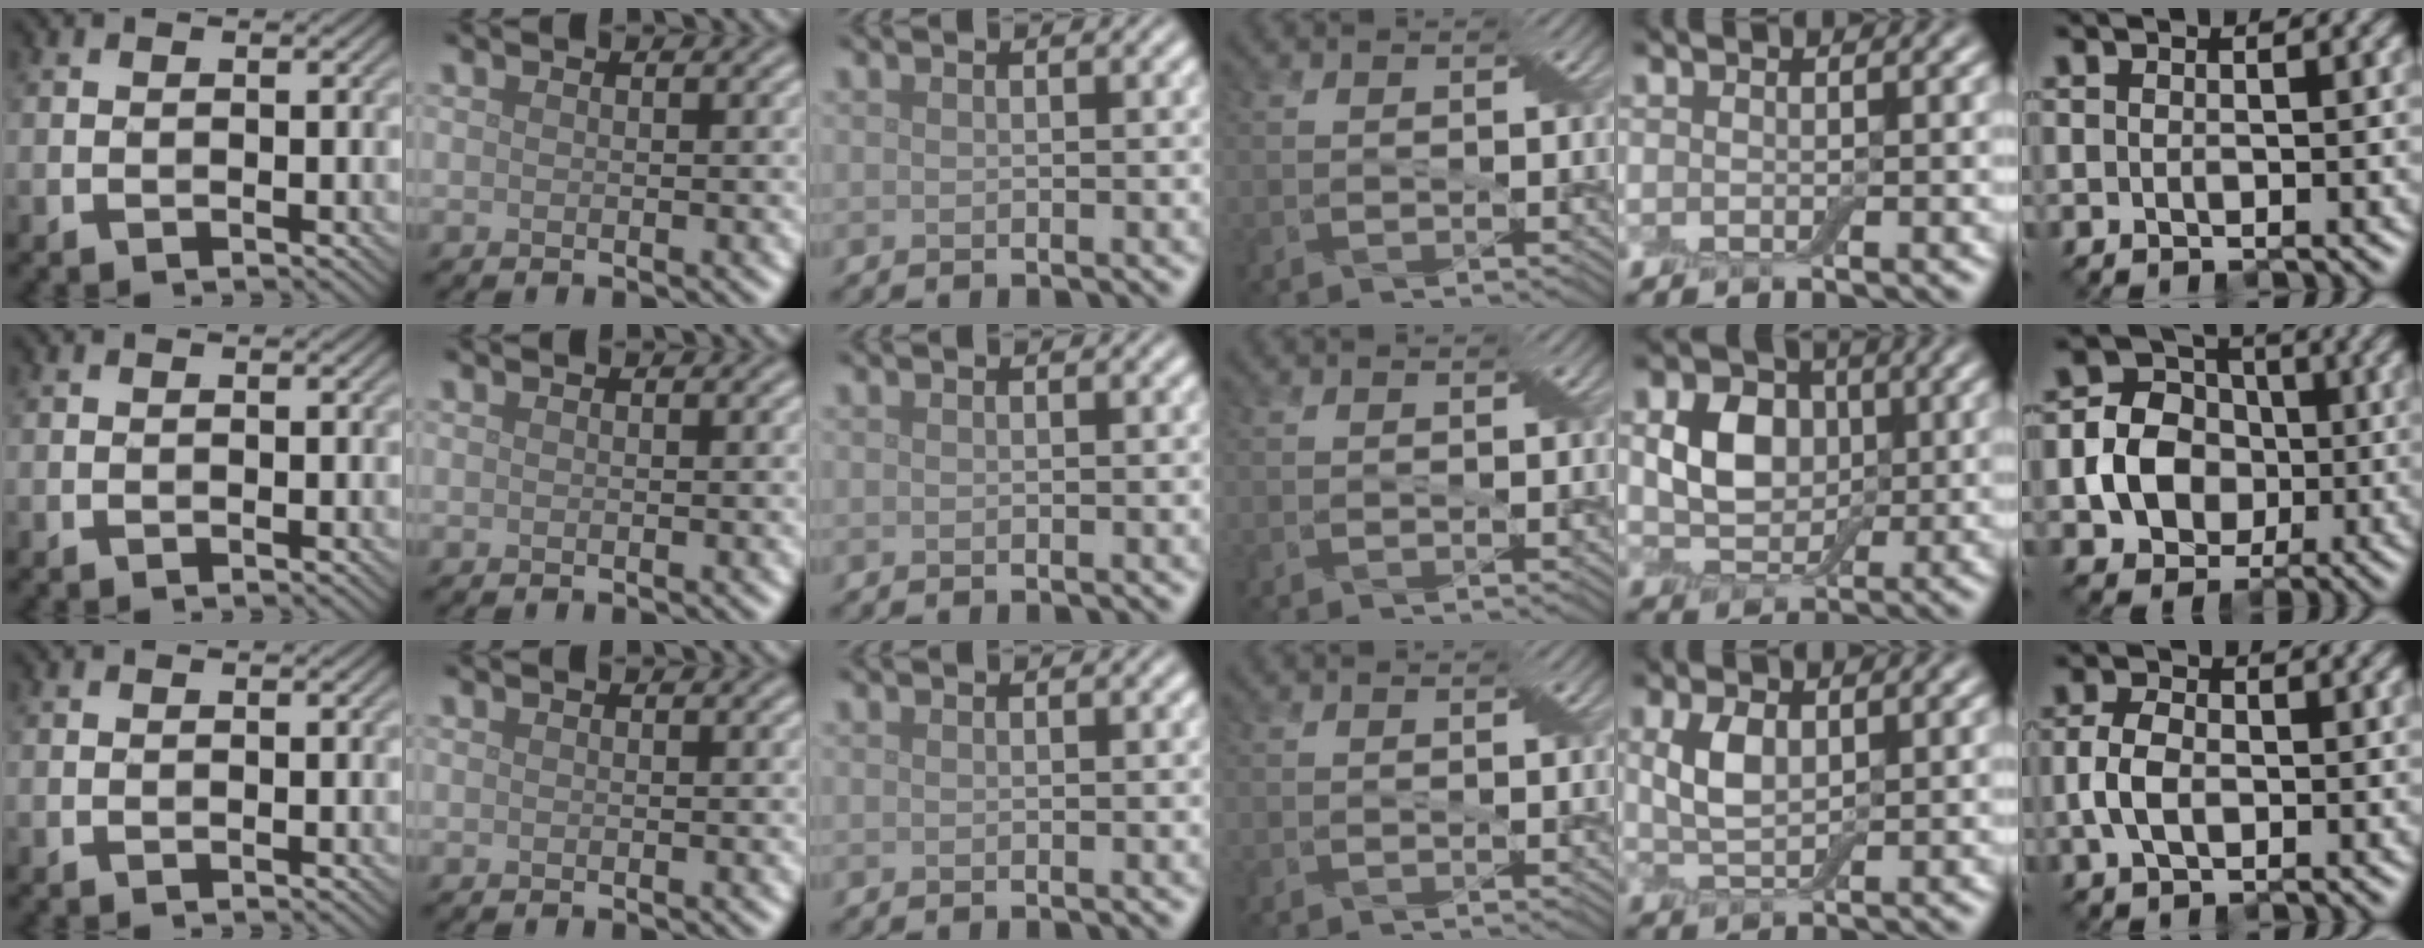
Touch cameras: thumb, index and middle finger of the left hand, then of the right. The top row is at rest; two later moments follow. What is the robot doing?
{"motion": "press", "object": "electronic device side button"}